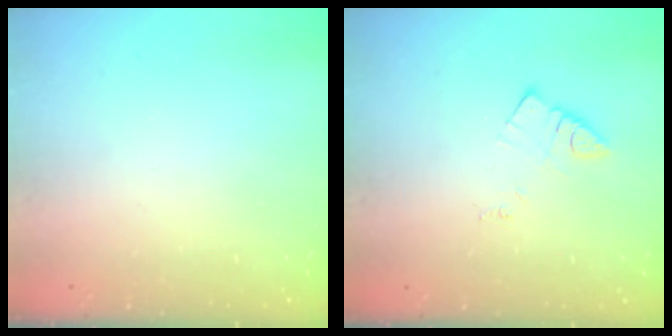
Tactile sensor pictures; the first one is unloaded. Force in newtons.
{"total": 3.5, "press": 3.5, "slide": 0.4}